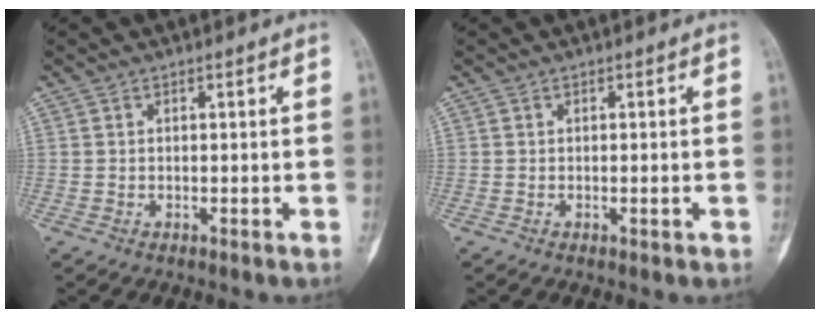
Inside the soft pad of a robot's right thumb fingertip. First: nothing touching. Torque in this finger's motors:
{"motor_torque": [-0.13, -0.03, -0.14, -0.08, -0.04]}